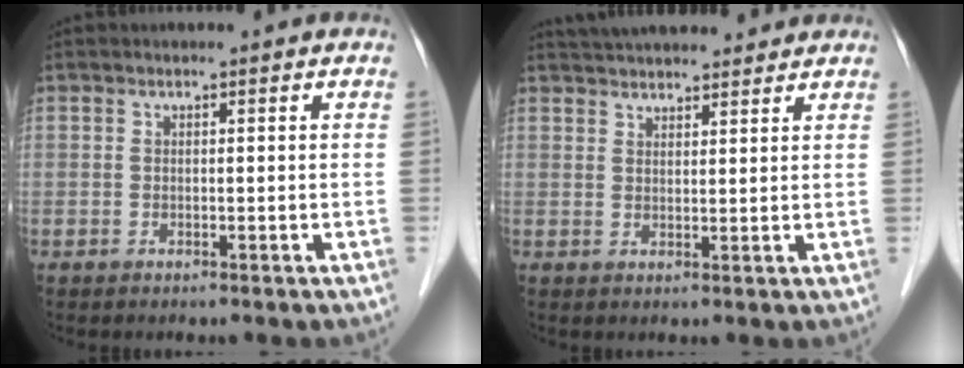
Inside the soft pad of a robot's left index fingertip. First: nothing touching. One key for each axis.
{"total": 11.1, "fx": 10.1, "fy": 2.7, "fz": 3.7, "tx": -0.051, "ty": 0.035, "tz": 0.148}